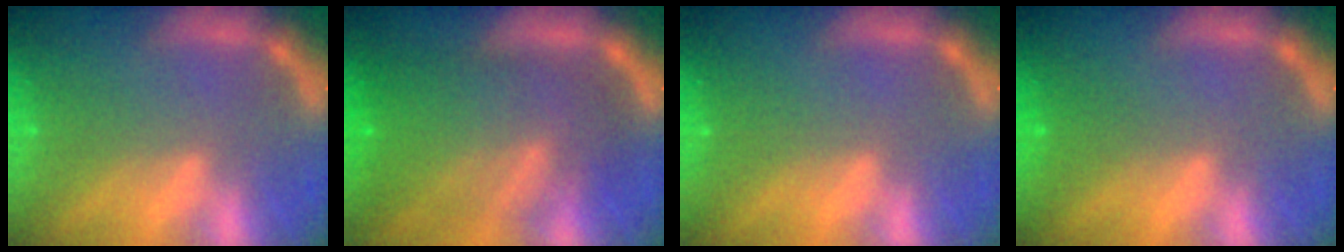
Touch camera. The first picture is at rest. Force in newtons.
{"total": 10.0}
{"total": 0.0}
{"total": 0.9}